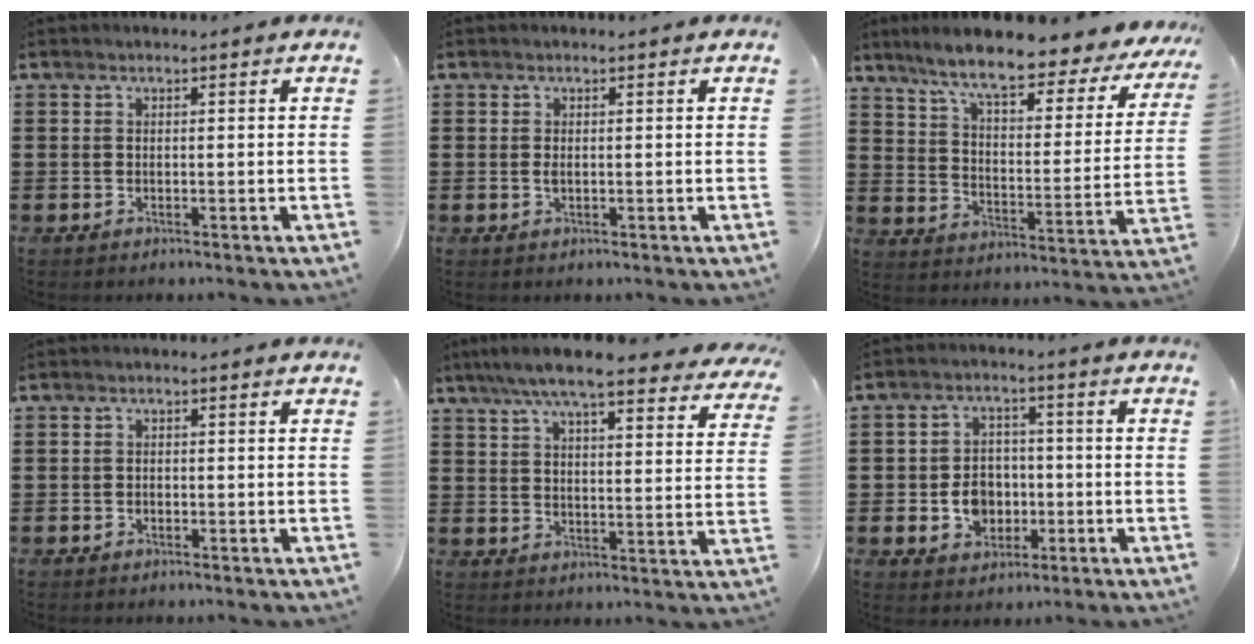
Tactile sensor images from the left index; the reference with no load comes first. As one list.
[{"total": 0.8, "force": [0.0, 0.4, 0.7], "torque": [-0.016, 0.001, -0.001]}, {"total": 9.2, "force": [7.6, 0.8, 5.2], "torque": [-0.114, -0.048, 0.120]}, {"total": 0.6, "force": [-0.4, 0.4, 0.1], "torque": [-0.005, -0.001, -0.008]}, {"total": 8.4, "force": [7.2, 0.5, 4.4], "torque": [-0.109, -0.026, 0.126]}, {"total": 6.1, "force": [-1.2, 5.1, 3.2], "torque": [-0.060, 0.011, -0.022]}]